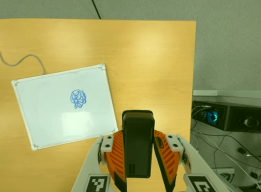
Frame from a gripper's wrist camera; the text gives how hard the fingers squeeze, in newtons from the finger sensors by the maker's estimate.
{"total": 5.9, "left": 4.5, "right": 7.4}